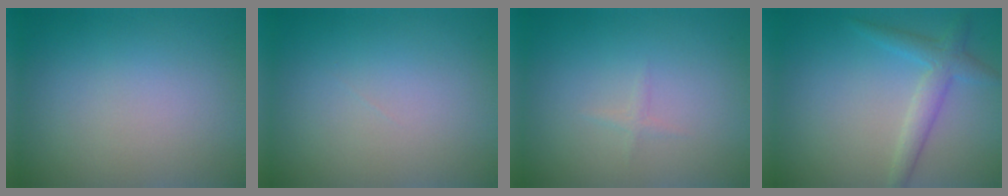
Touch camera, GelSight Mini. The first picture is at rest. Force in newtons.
{"total": 0.0}
{"total": 0.6, "press": 0.6, "slide": 0.0}
{"total": 2.8, "press": 2.8, "slide": 0.2}